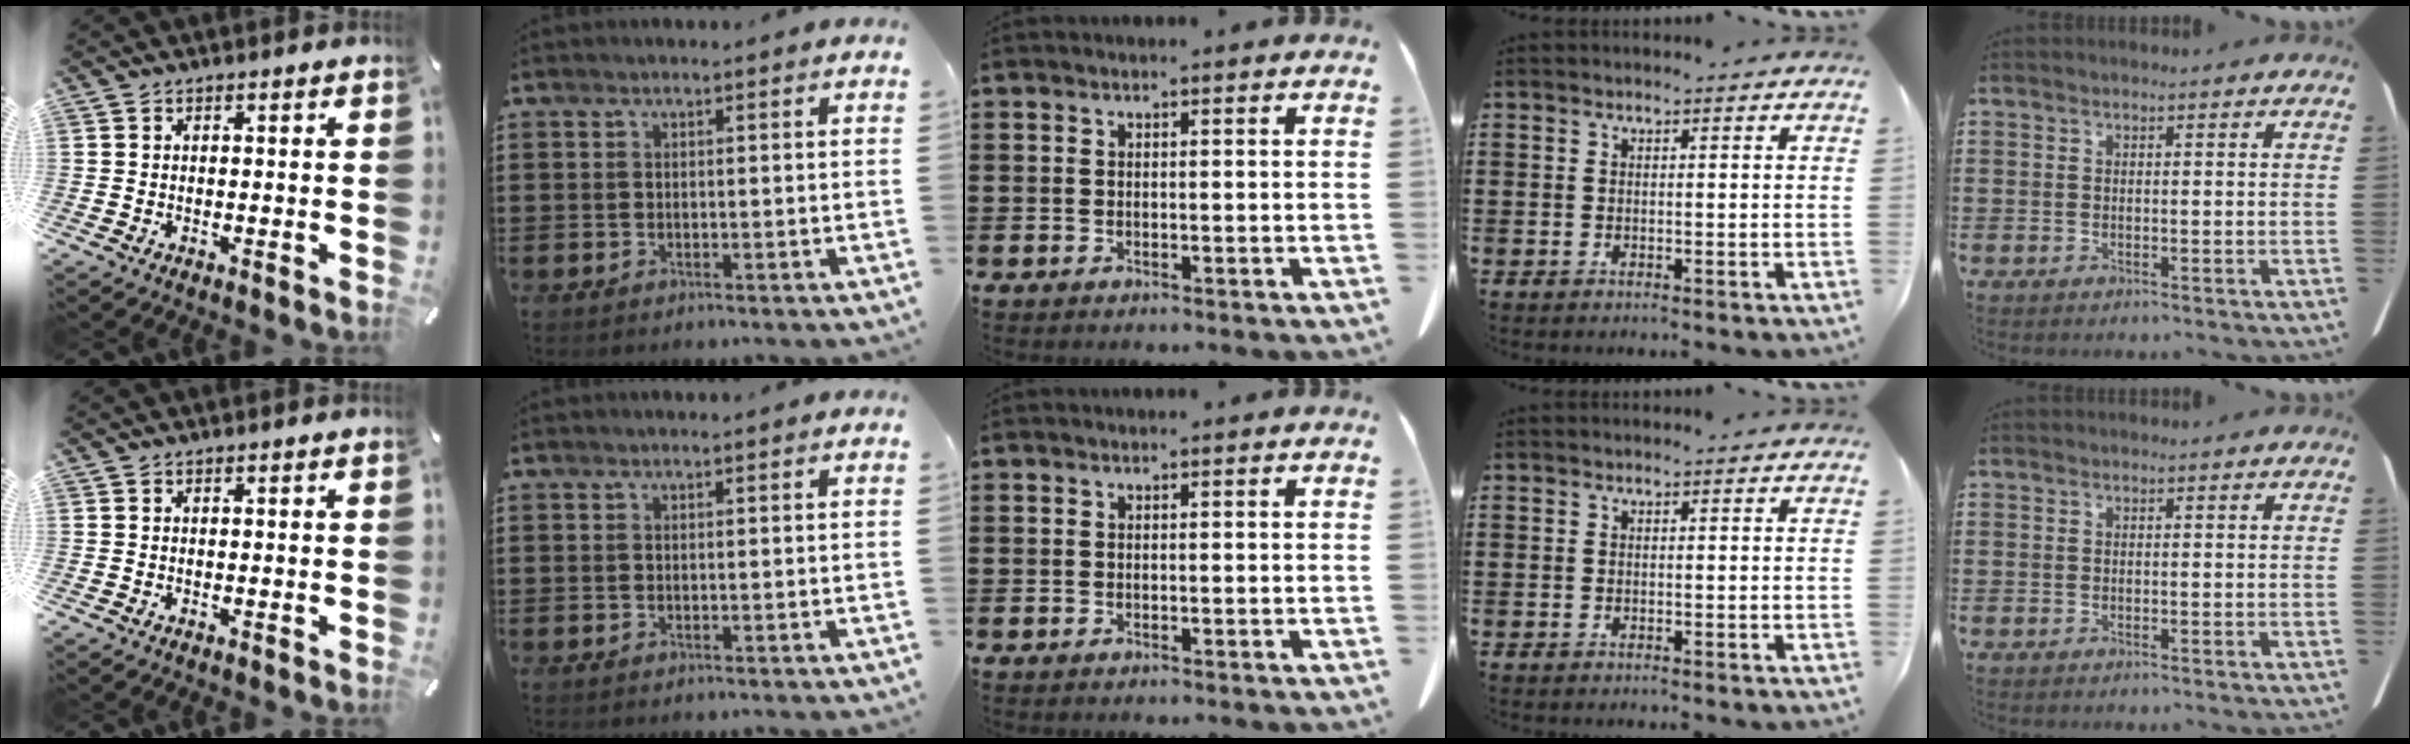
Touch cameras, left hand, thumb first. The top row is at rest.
{}